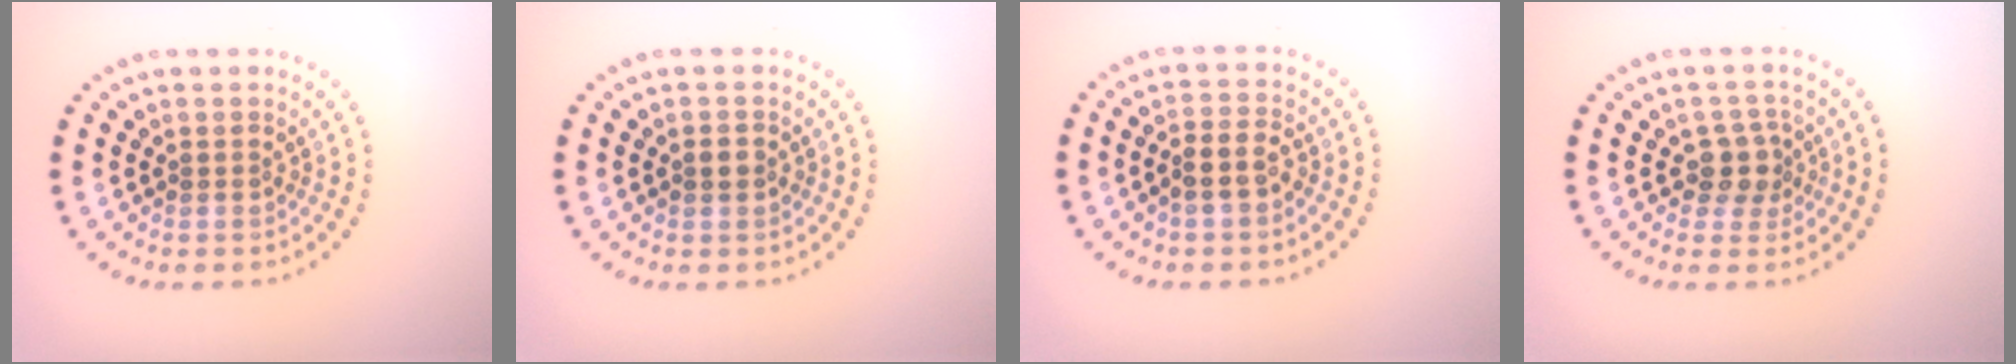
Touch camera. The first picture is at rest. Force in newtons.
{"total": 1.1, "press": 1.1, "slide": 0.1}
{"total": 2.4, "press": 2.2, "slide": 1.0}
{"total": 2.3, "press": 1.8, "slide": 1.4}